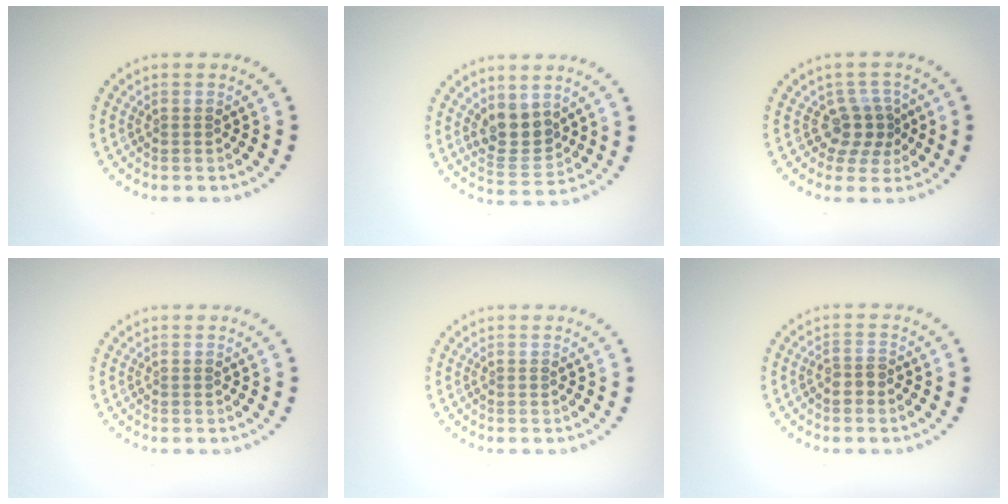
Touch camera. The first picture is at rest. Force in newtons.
{"total": 3.3, "press": 3.0, "slide": 1.4}
{"total": 2.8, "press": 2.0, "slide": 1.9}
{"total": 0.0}
{"total": 0.0}
{"total": 1.7, "press": 1.3, "slide": 1.1}